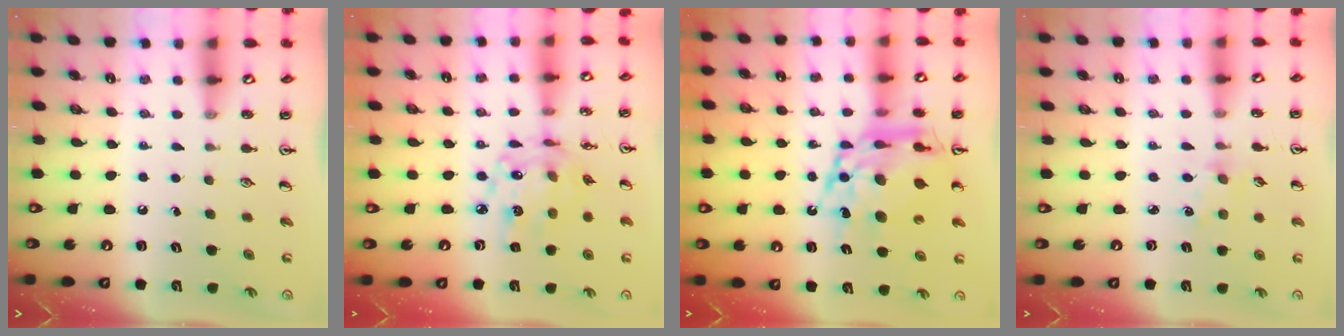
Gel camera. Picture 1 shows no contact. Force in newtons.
{"total": 13.8, "press": 13.8, "slide": 1.0}
{"total": 16.6, "press": 16.5, "slide": 2.1}
{"total": 0.9, "press": 0.9, "slide": 0.2}